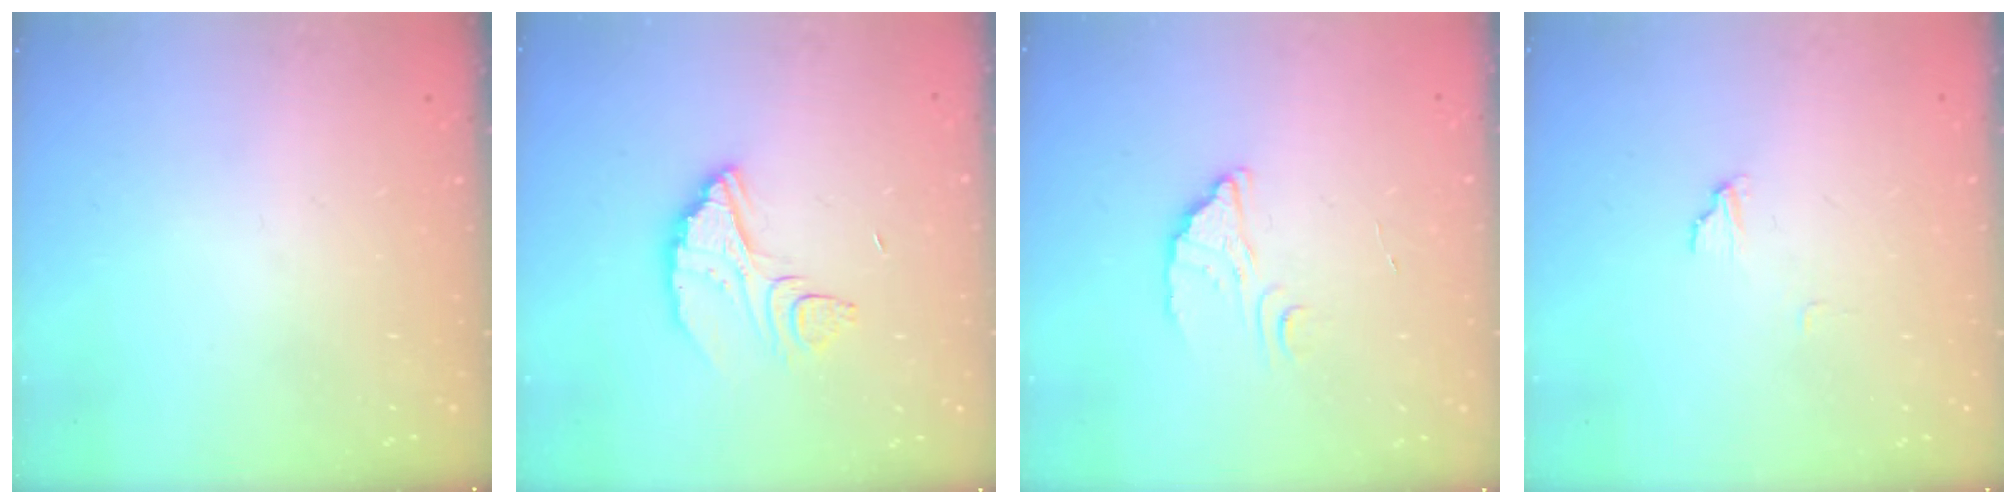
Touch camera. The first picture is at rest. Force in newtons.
{"total": 8.1, "press": 8.1, "slide": 0.4}
{"total": 3.0, "press": 3.0, "slide": 0.0}
{"total": 3.2, "press": 3.1, "slide": 0.3}